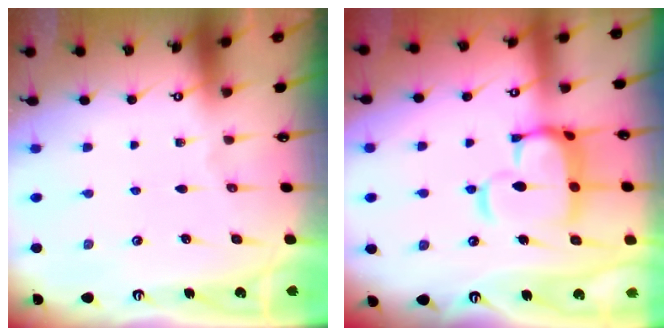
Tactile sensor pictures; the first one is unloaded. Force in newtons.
{"total": 10.0, "press": 9.9, "slide": 1.5}